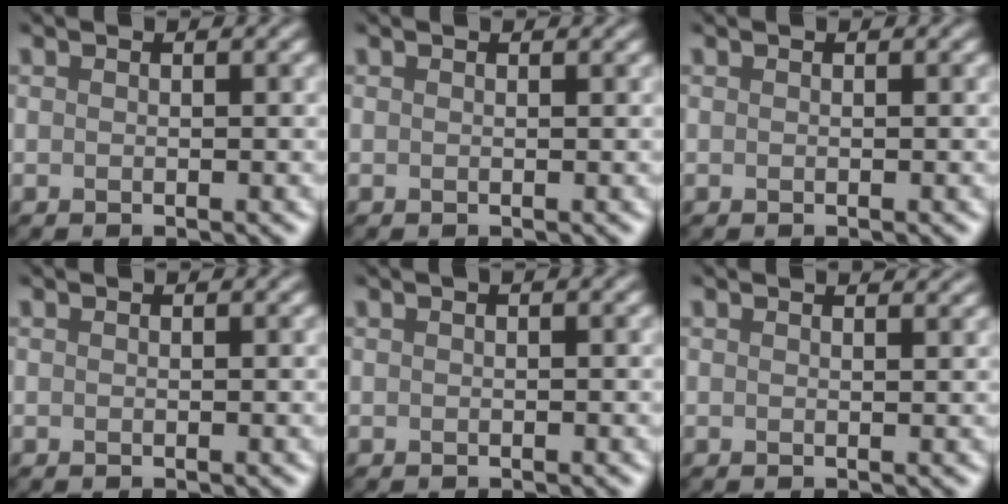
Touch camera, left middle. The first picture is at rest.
{"total": 0.0}
{"total": 0.0}
{"total": 0.0}
{"total": 1.5, "force": [0.6, 0.7, 1.2], "torque": [-0.005, 0.014, -0.006]}
{"total": 2.5, "force": [1.8, 1.2, 1.2], "torque": [0.000, 0.026, -0.005]}